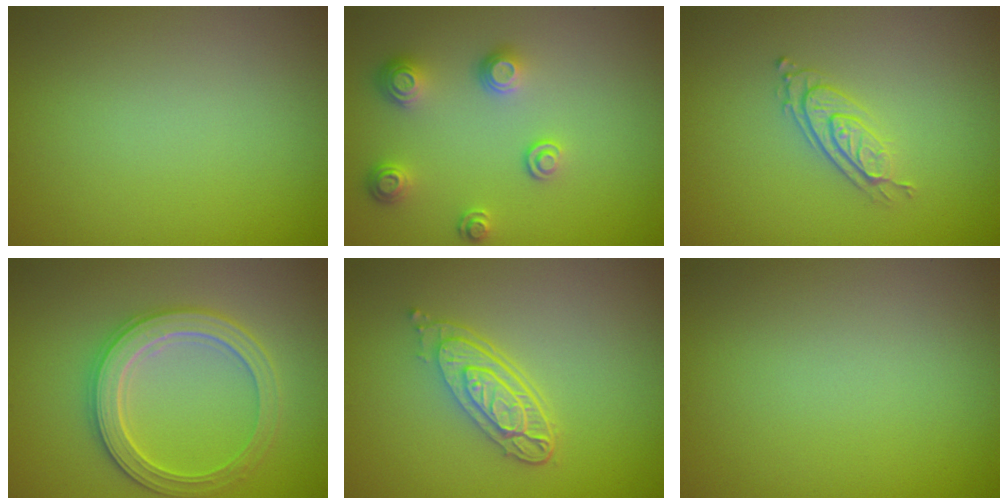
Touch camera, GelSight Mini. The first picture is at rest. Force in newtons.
{"total": 3.2, "press": 2.5, "slide": 1.9}
{"total": 2.8, "press": 2.1, "slide": 1.9}
{"total": 3.9, "press": 3.8, "slide": 0.9}
{"total": 4.1, "press": 3.0, "slide": 2.7}
{"total": 0.0}